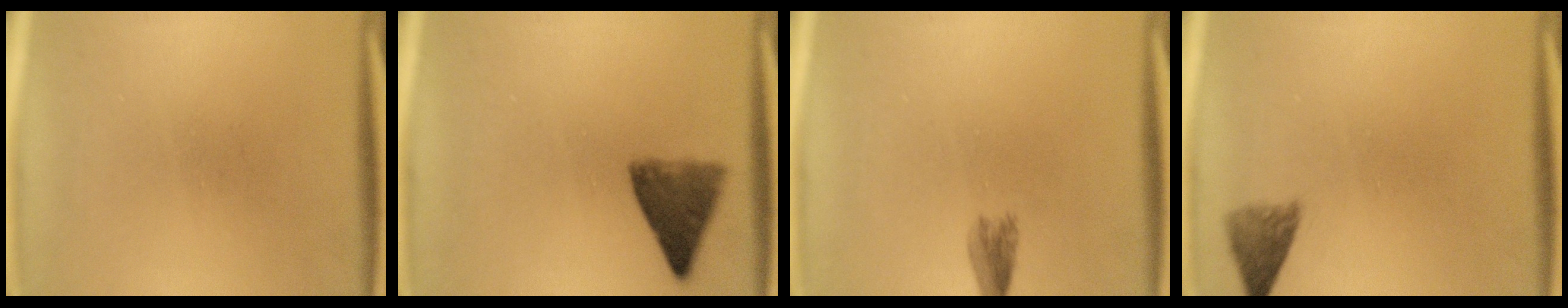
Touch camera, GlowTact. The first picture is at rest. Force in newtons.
{"total": 6.0}
{"total": 2.3}
{"total": 2.8}